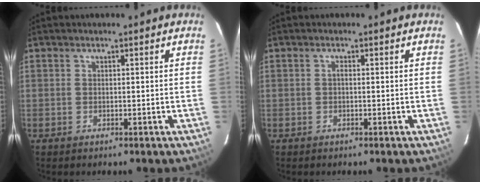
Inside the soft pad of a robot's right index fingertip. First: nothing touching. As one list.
[{"total": 0.5, "force": [-0.1, 0.2, 0.4], "torque": [-0.006, 0.004, -0.005]}]